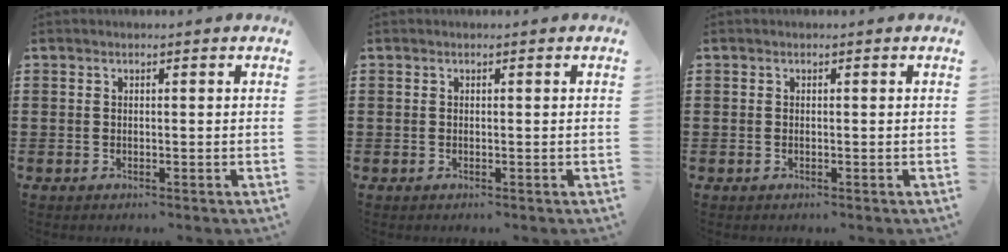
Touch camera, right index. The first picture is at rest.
{"total": 0.0}
{"total": 0.0}